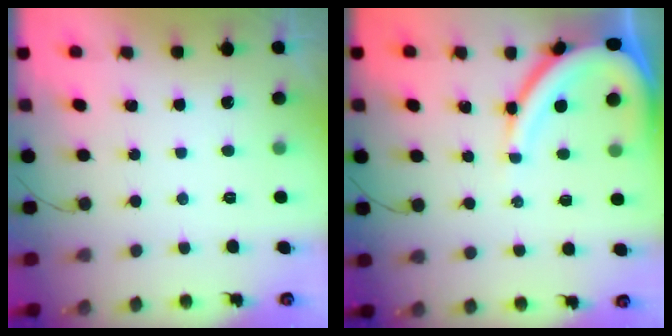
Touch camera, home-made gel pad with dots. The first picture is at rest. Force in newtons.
{"total": 11.1, "press": 11.1, "slide": 1.0}